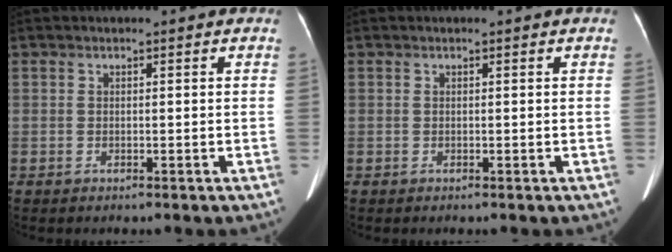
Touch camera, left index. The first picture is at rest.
{"total": 0.0}